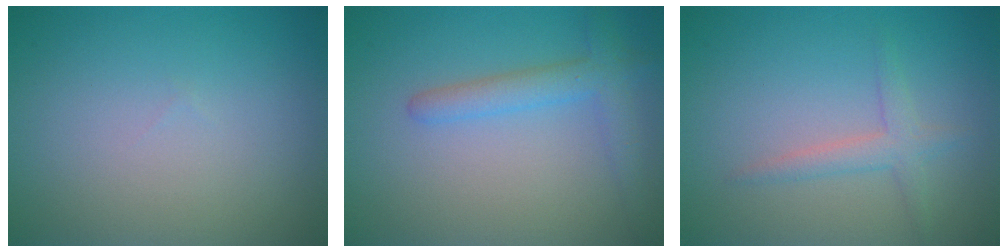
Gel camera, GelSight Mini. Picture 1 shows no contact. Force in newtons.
{"total": 2.9, "press": 2.9, "slide": 0.1}
{"total": 2.0, "press": 2.0, "slide": 0.1}